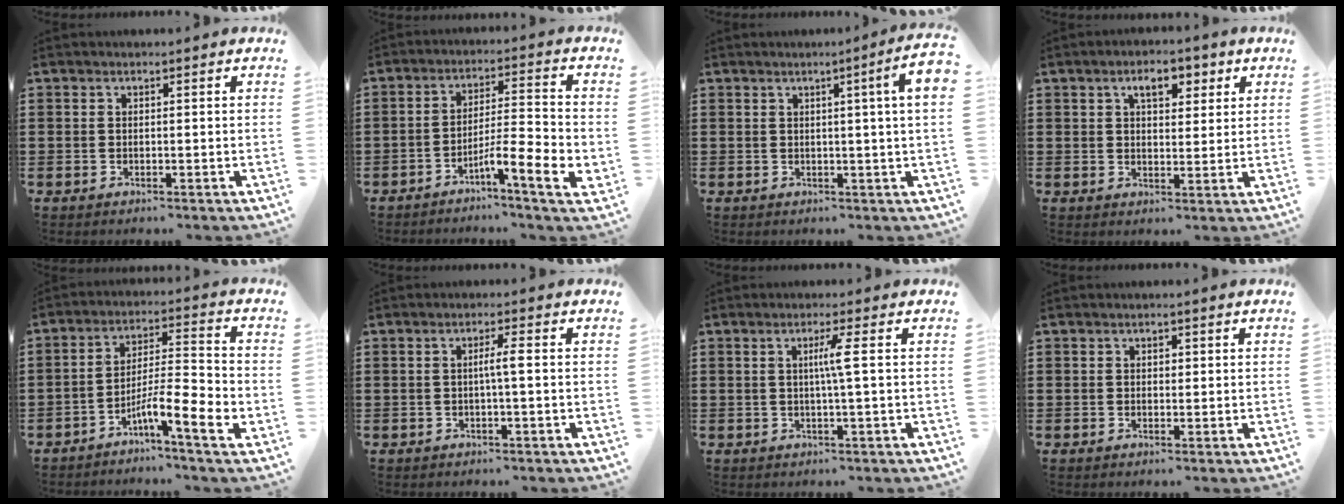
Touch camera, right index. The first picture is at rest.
{"total": 7.9, "force": [-4.0, 1.0, 6.7], "torque": [-0.112, -0.006, -0.071]}
{"total": 5.1, "force": [1.3, -0.4, 4.9], "torque": [-0.083, -0.011, 0.017]}
{"total": 4.6, "force": [2.5, 2.2, 3.2], "torque": [-0.050, 0.001, 0.036]}
{"total": 8.5, "force": [-4.3, 1.1, 7.2], "torque": [-0.126, -0.004, -0.078]}
{"total": 2.5, "force": [-0.2, -0.1, 2.5], "torque": [-0.046, -0.002, -0.007]}
{"total": 3.2, "force": [0.4, -0.6, 3.1], "torque": [-0.060, -0.005, 0.000]}
{"total": 0.9, "force": [0.2, 0.6, 0.6], "torque": [-0.012, 0.005, 0.004]}